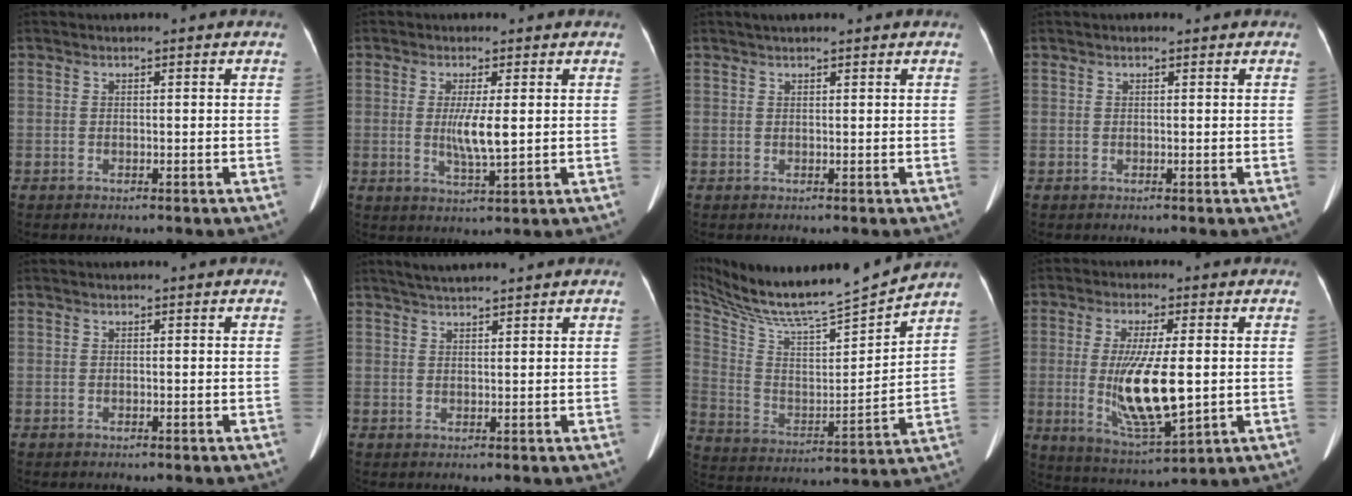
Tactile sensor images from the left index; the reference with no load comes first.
{"total": 4.7, "force": [-0.6, 0.3, 4.7], "torque": [-0.091, -0.011, -0.006]}
{"total": 1.8, "force": [1.1, 0.5, 1.3], "torque": [-0.015, 0.025, 0.018]}
{"total": 0.7, "force": [-0.7, 0.2, 0.0], "torque": [-0.005, 0.001, -0.012]}
{"total": 0.0}
{"total": 3.8, "force": [3.2, -0.1, 1.9], "torque": [-0.032, 0.026, 0.060]}
{"total": 17.6, "force": [16.3, -0.8, 6.4], "torque": [-0.135, -0.038, 0.280]}
{"total": 12.1, "force": [-1.5, 2.6, 11.7], "torque": [-0.228, -0.020, -0.015]}